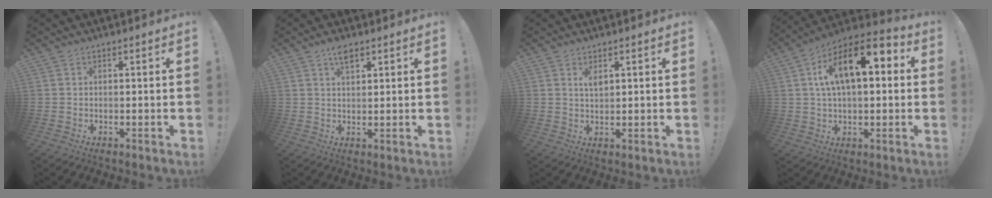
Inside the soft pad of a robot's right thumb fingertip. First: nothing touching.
{"total": 4.2, "force": [2.7, 1.7, 2.8], "torque": [-0.037, -0.012, 0.043]}
{"total": 2.5, "force": [1.7, 0.9, 1.6], "torque": [-0.019, -0.008, 0.026]}
{"total": 16.5, "force": [4.9, 7.9, 13.6], "torque": [-0.232, -0.009, 0.076]}